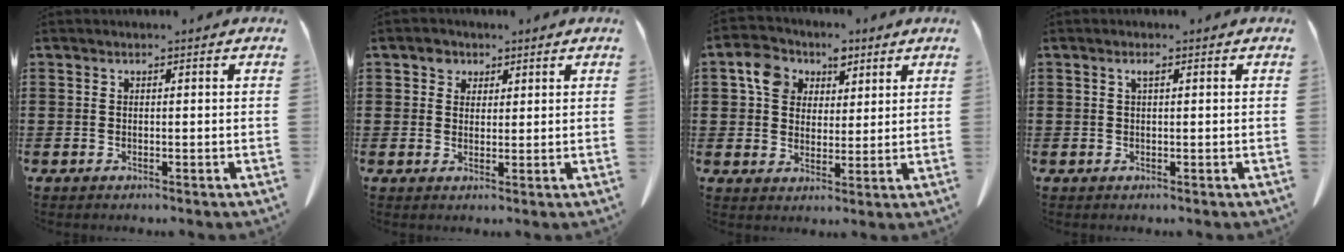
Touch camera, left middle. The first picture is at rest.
{"total": 2.2, "force": [1.5, 1.5, 0.6], "torque": [-0.009, 0.002, 0.027]}
{"total": 6.6, "force": [3.0, 5.2, 2.8], "torque": [-0.079, 0.019, 0.056]}
{"total": 1.1, "force": [0.4, 0.3, 1.0], "torque": [-0.020, 0.003, 0.006]}